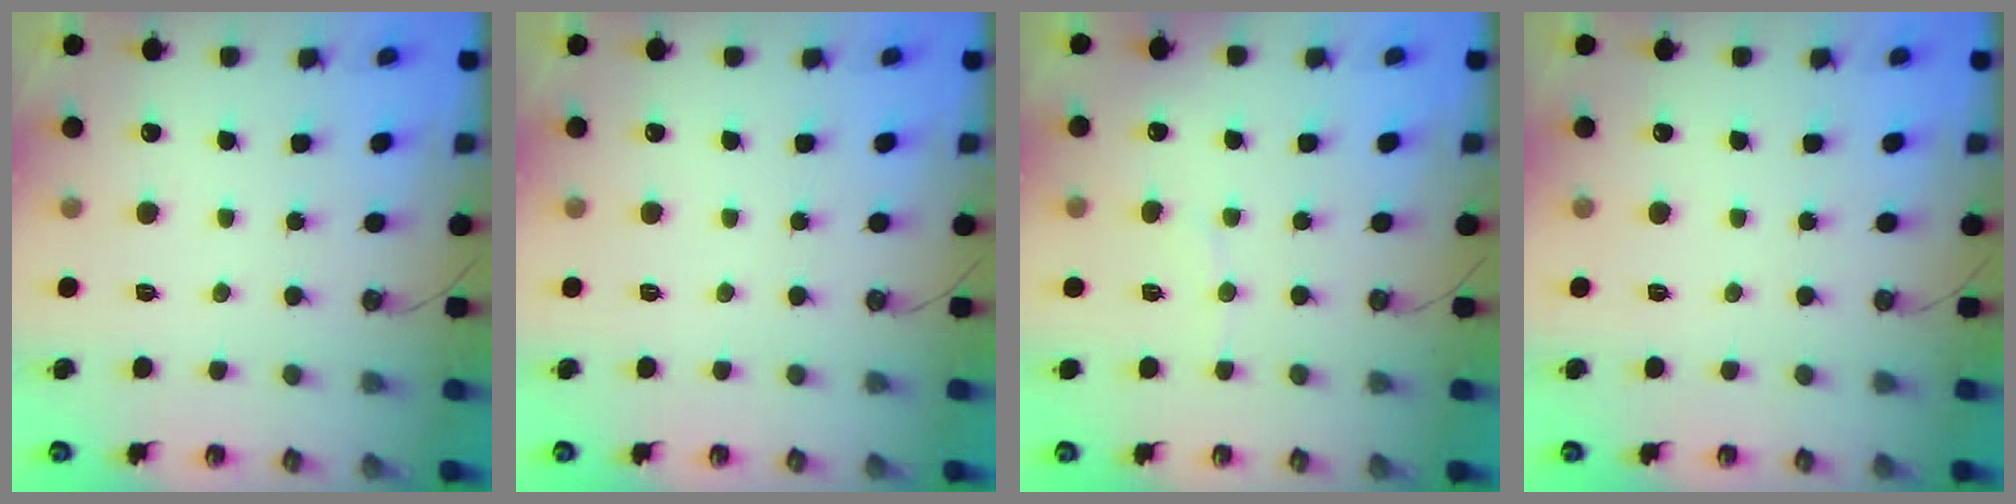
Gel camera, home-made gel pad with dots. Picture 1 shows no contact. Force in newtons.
{"total": 0.0}
{"total": 3.0, "press": 3.0, "slide": 0.2}
{"total": 0.0}